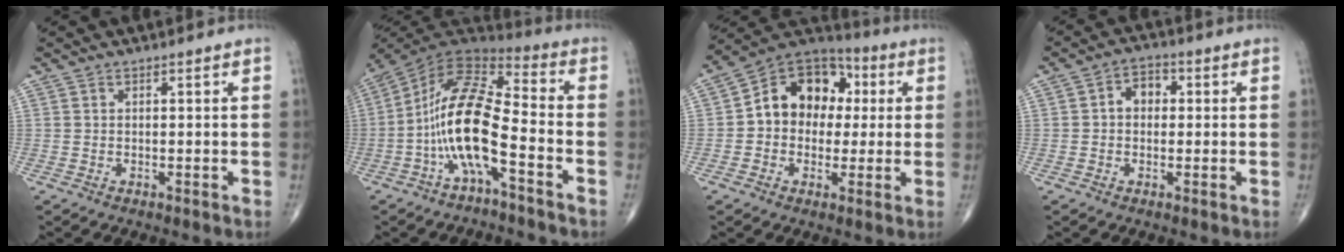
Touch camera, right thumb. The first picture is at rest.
{"total": 14.9, "force": [-4.9, 4.4, 13.3], "torque": [-0.261, 0.067, -0.100]}
{"total": 14.2, "force": [1.4, 11.2, 8.6], "torque": [-0.092, 0.032, 0.010]}
{"total": 4.5, "force": [0.3, 3.4, 3.0], "torque": [-0.031, 0.017, -0.003]}